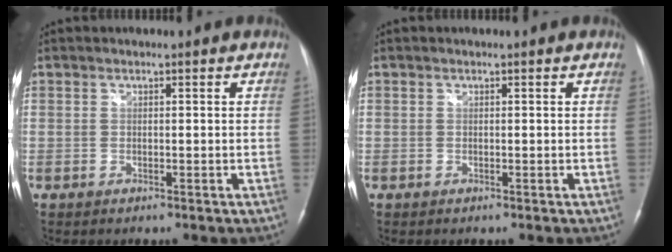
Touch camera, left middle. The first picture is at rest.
{"total": 0.0}